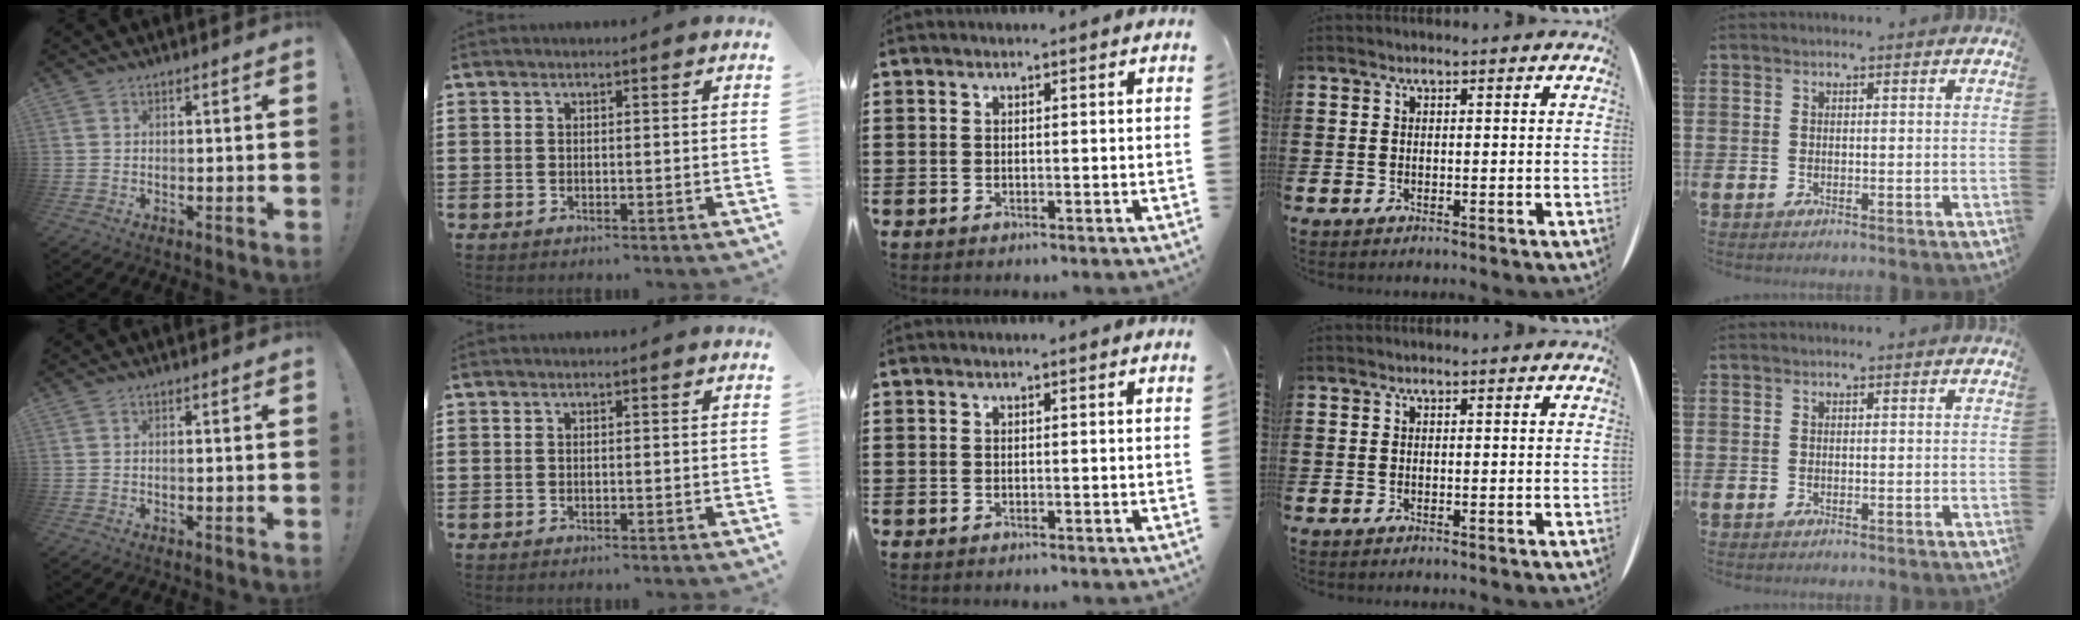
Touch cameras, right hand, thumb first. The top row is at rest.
{"thumb": {"total": 0.7, "force": [-0.4, 0.0, 0.6], "torque": [-0.017, 0.001, -0.006]}}